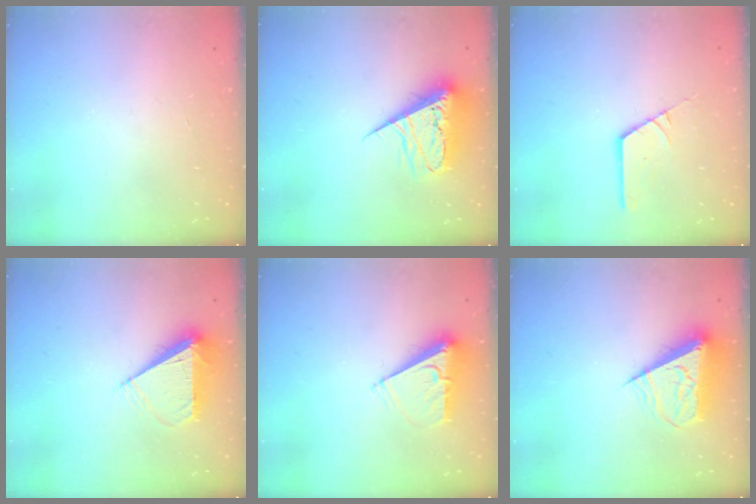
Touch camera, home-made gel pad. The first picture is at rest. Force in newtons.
{"total": 9.7, "press": 9.6, "slide": 1.0}
{"total": 2.5, "press": 2.5, "slide": 0.2}
{"total": 7.8, "press": 7.7, "slide": 1.2}
{"total": 6.7, "press": 6.7, "slide": 0.7}
{"total": 10.3, "press": 10.3, "slide": 0.8}